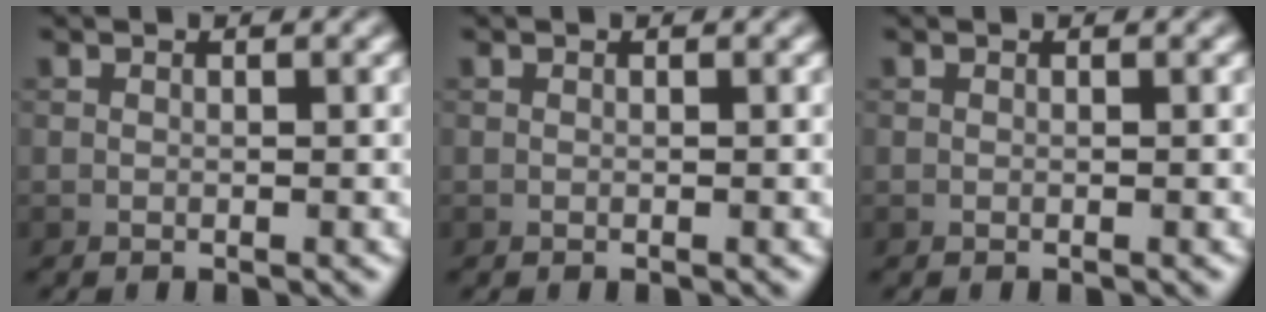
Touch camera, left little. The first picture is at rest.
{"total": 0.0}
{"total": 0.0}